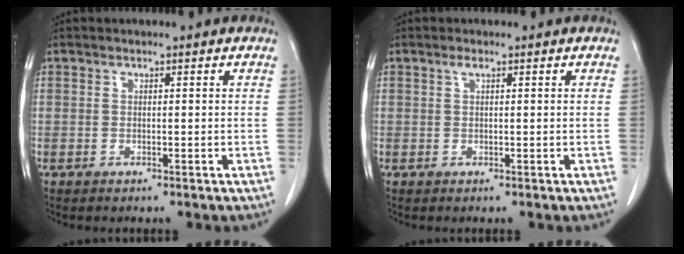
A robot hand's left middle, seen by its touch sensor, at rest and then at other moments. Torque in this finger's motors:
{"motor_torque": [0.55, -0.36, 0.15, 0.03]}